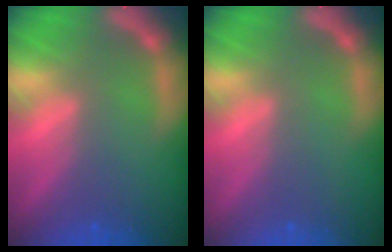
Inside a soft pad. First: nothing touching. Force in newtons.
{"total": 0.0}